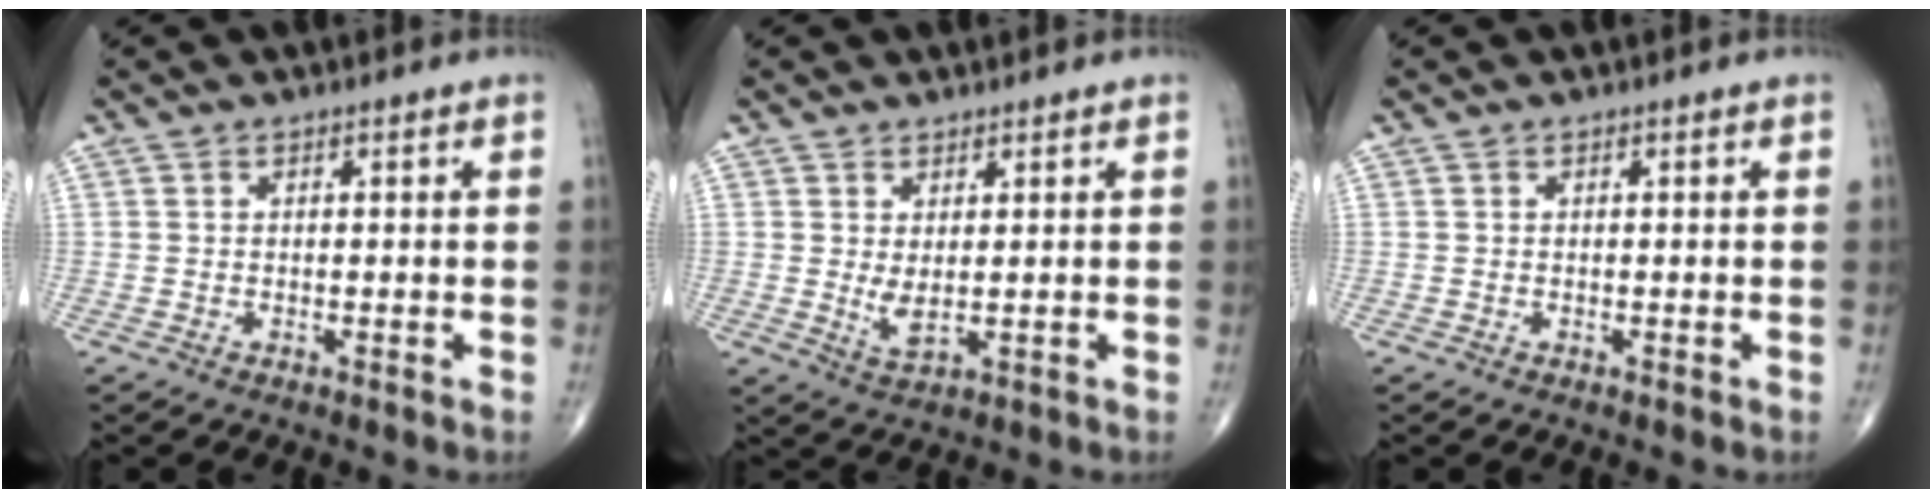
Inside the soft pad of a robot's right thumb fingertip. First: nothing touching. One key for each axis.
{"total": 3.4, "fx": 0.5, "fy": 1.3, "fz": 3.1, "tx": -0.056, "ty": -0.012, "tz": 0.017}
{"total": 0.0}